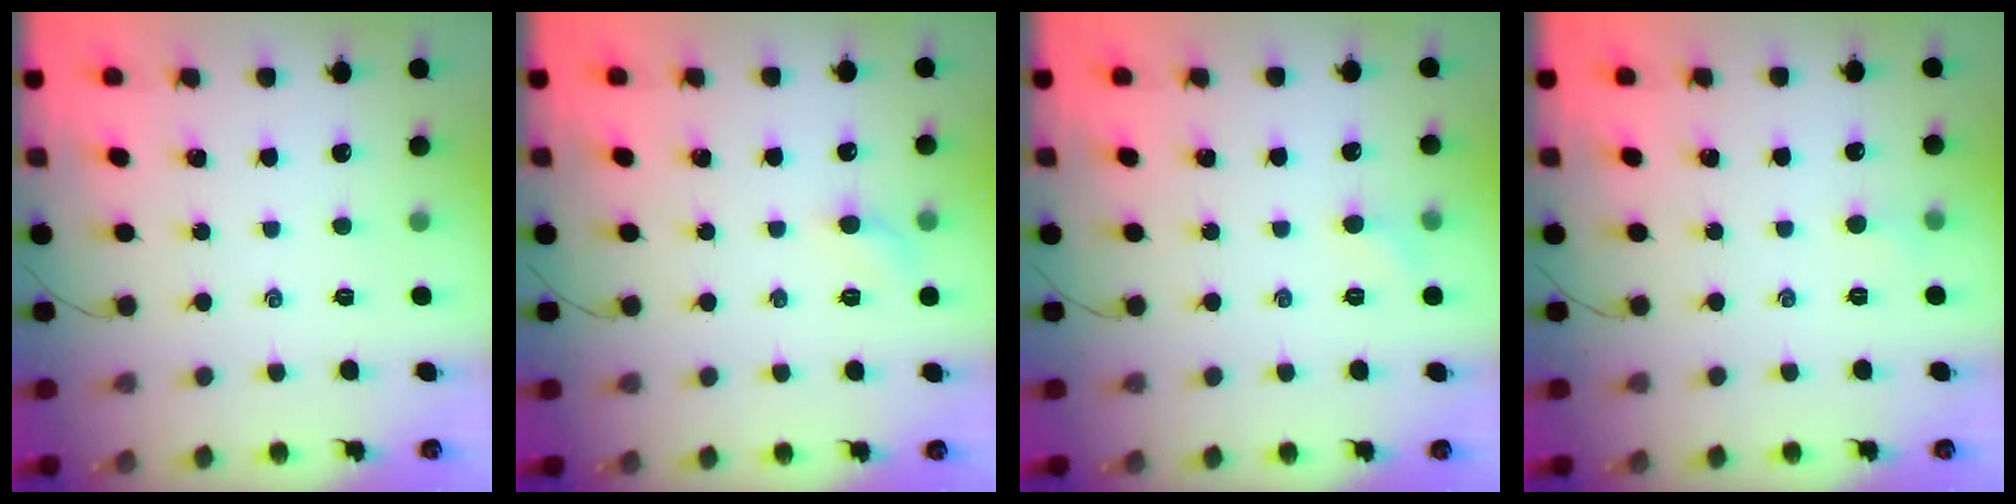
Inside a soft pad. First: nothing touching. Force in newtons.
{"total": 4.5, "press": 4.2, "slide": 1.5}
{"total": 3.8, "press": 3.6, "slide": 1.2}
{"total": 2.6, "press": 2.5, "slide": 0.8}